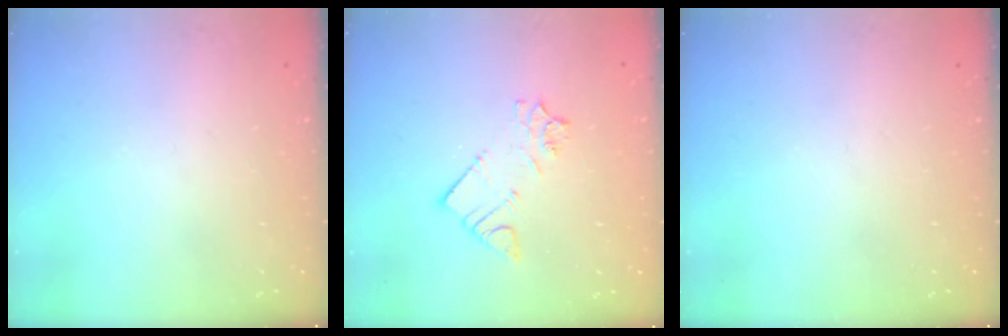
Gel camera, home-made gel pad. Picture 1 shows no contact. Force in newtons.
{"total": 5.1, "press": 5.1, "slide": 0.3}
{"total": 0.0}